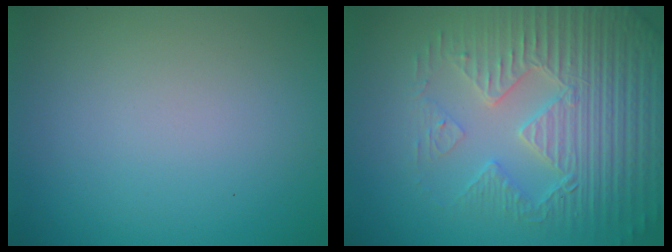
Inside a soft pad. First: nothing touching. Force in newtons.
{"total": 6.6, "press": 5.5, "slide": 3.6}